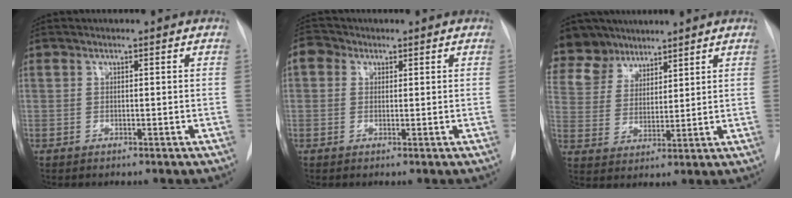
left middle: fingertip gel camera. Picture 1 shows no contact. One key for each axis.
{"total": 2.8, "fx": 0.9, "fy": 2.4, "fz": 1.1, "tx": -0.018, "ty": 0.015, "tz": 0.013}
{"total": 11.9, "fx": 9.9, "fy": 6.1, "fz": 2.1, "tx": -0.054, "ty": 0.025, "tz": 0.198}